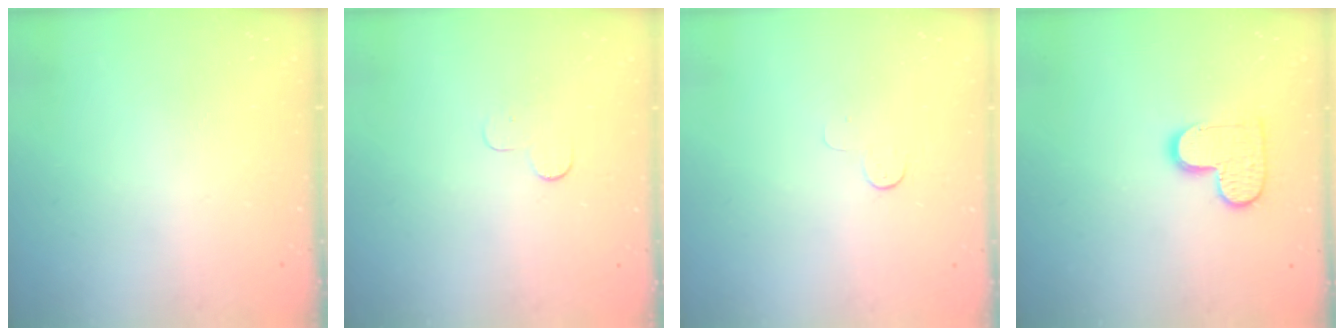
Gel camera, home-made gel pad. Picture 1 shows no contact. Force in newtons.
{"total": 2.9, "press": 2.9, "slide": 0.3}
{"total": 3.9, "press": 3.8, "slide": 0.4}
{"total": 10.5, "press": 10.5, "slide": 0.5}